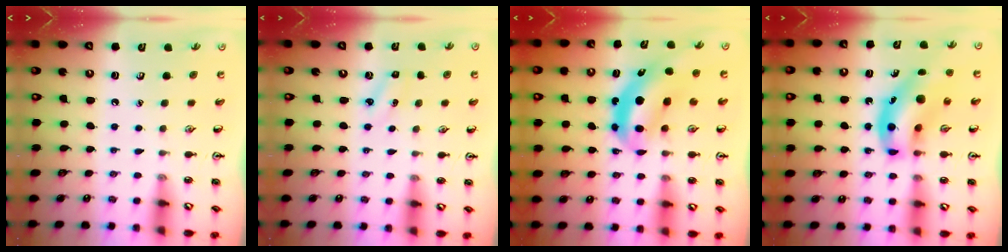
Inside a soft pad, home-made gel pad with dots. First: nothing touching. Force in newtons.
{"total": 2.5, "press": 2.3, "slide": 0.9}
{"total": 6.9, "press": 6.6, "slide": 1.9}
{"total": 13.6, "press": 13.2, "slide": 3.6}